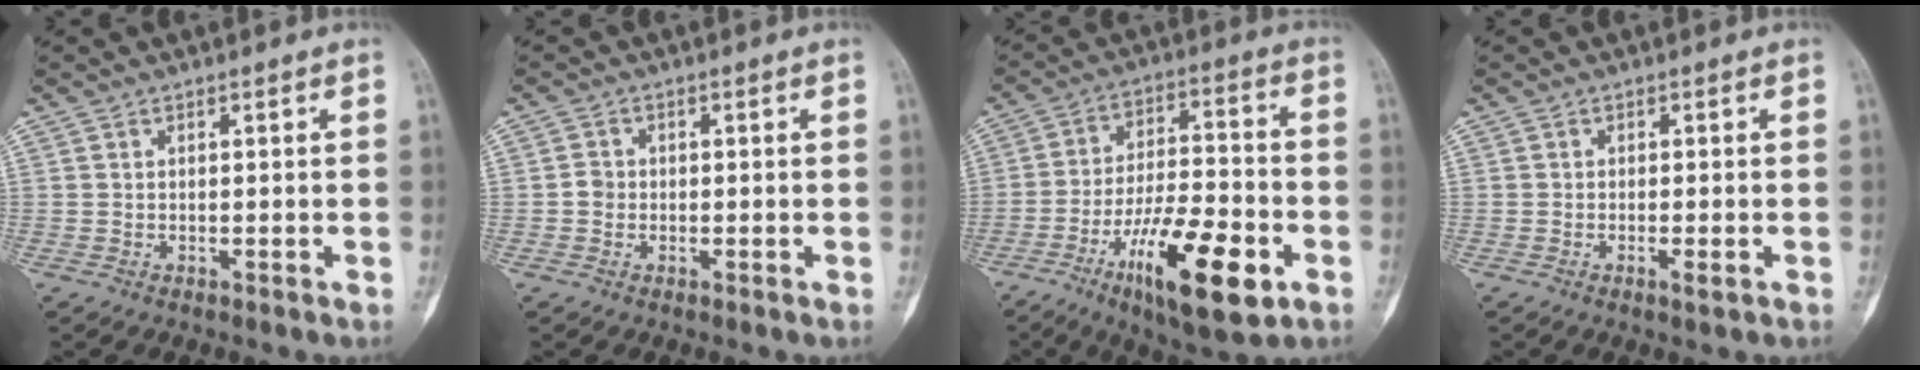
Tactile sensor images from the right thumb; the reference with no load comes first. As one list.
[{"total": 1.8, "force": [-0.4, 1.7, 0.7], "torque": [-0.003, 0.007, -0.010]}, {"total": 19.1, "force": [-8.2, 6.3, 16.1], "torque": [-0.265, 0.032, -0.127]}, {"total": 1.6, "force": [-0.7, 0.3, 1.4], "torque": [-0.025, -0.003, -0.012]}]